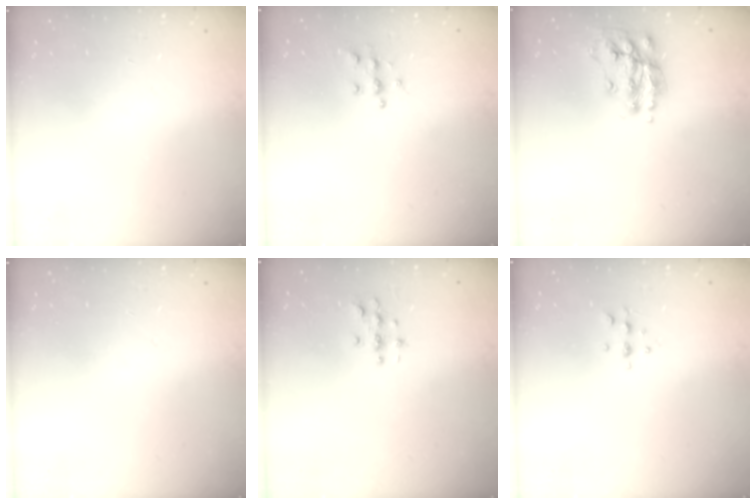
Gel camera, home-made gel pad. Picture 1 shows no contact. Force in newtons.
{"total": 5.3, "press": 5.2, "slide": 0.2}
{"total": 14.5, "press": 14.5, "slide": 1.0}
{"total": 0.0}
{"total": 2.8, "press": 2.8, "slide": 0.3}
{"total": 5.0, "press": 4.9, "slide": 0.9}